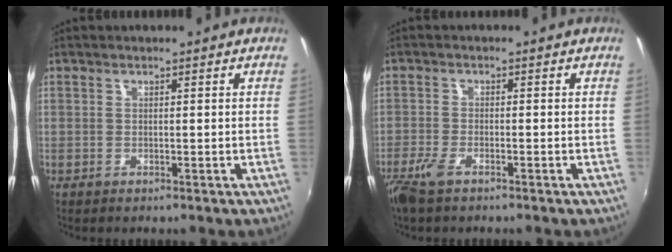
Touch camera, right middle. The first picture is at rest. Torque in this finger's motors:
{"motor_torque": [0.15, -0.14, 0.06, 0.02]}